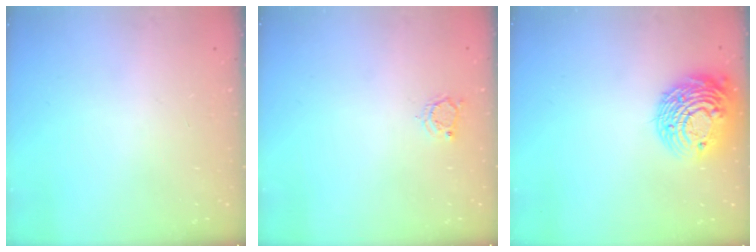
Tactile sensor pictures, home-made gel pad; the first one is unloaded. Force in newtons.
{"total": 3.6, "press": 3.5, "slide": 0.4}
{"total": 14.3, "press": 14.2, "slide": 1.2}